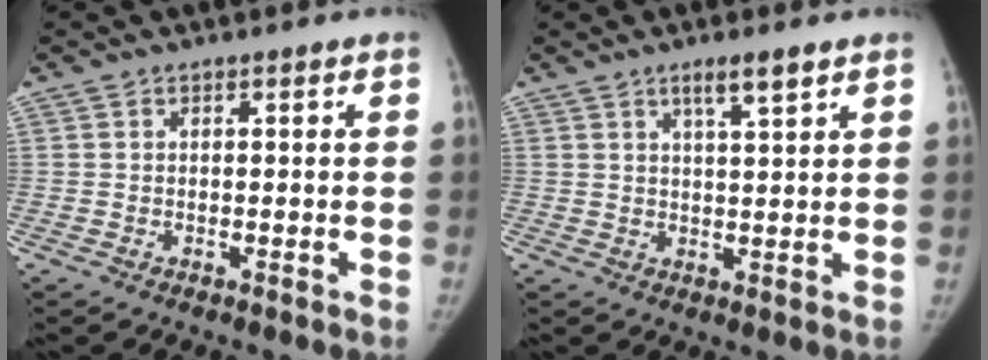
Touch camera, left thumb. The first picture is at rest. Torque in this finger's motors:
{"motor_torque": [0.56, -0.01, 0.27, -0.59, 0.11]}